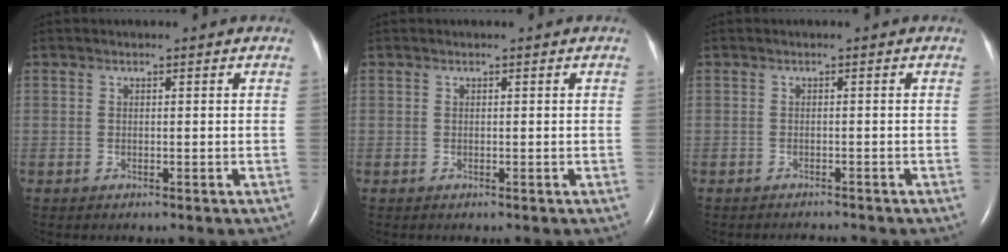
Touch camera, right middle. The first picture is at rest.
{"total": 0.0}
{"total": 1.7, "force": [-1.7, 0.0, 0.1], "torque": [-0.001, -0.006, -0.020]}